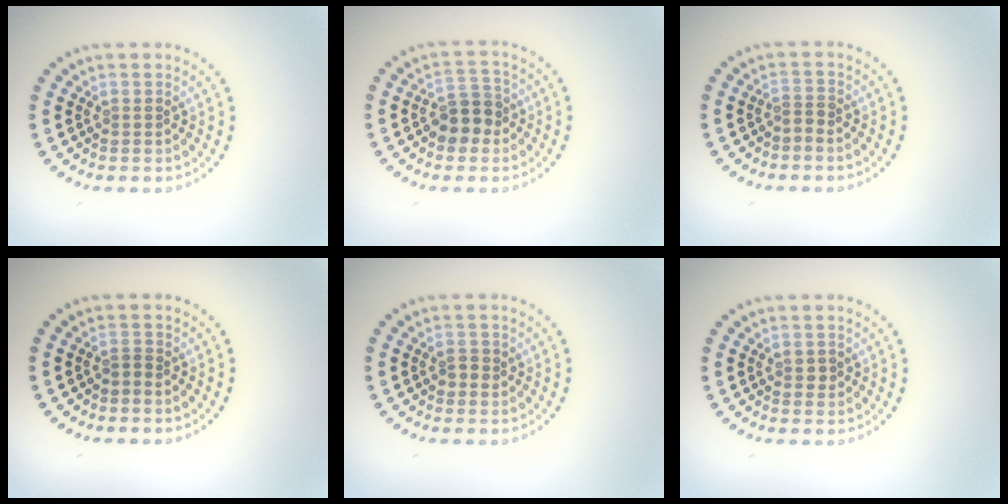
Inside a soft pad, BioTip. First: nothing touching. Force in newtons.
{"total": 3.3, "press": 3.2, "slide": 1.1}
{"total": 1.0, "press": 0.4, "slide": 0.9}
{"total": 0.6, "press": 0.3, "slide": 0.6}
{"total": 1.2, "press": 1.1, "slide": 0.2}
{"total": 0.9, "press": 0.9, "slide": 0.3}